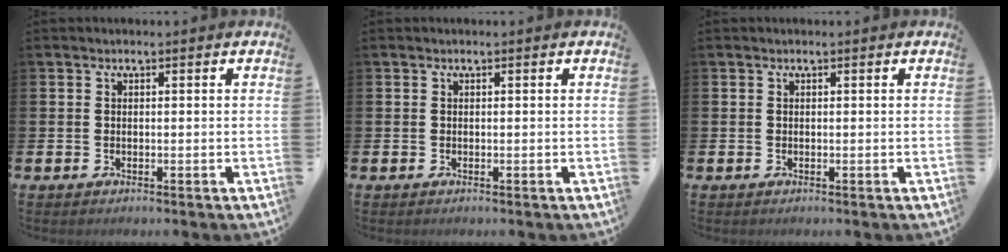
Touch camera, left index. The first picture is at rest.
{"total": 0.0}
{"total": 0.0}